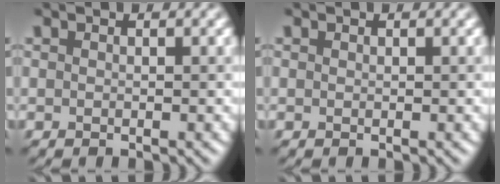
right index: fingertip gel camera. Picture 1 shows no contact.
{"total": 0.0}